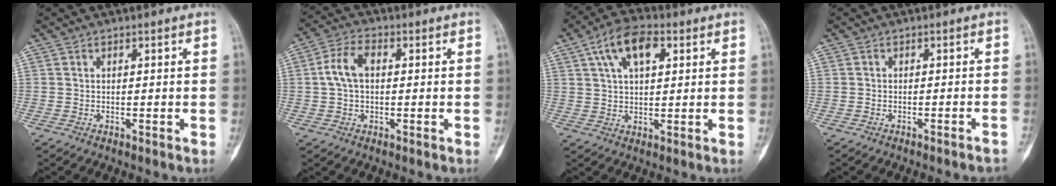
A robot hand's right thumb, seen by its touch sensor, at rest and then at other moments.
{"total": 6.3, "force": [0.6, 3.9, 5.0], "torque": [-0.102, 0.019, 0.005]}
{"total": 10.2, "force": [4.1, 5.1, 7.8], "torque": [-0.133, 0.009, 0.069]}
{"total": 3.2, "force": [-2.9, -0.3, 1.4], "torque": [-0.026, 0.026, -0.030]}